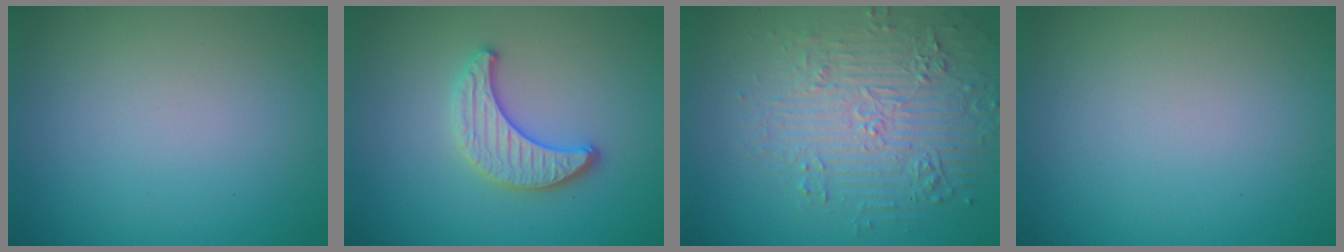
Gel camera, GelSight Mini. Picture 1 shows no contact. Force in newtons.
{"total": 3.3, "press": 3.1, "slide": 1.0}
{"total": 5.6, "press": 4.6, "slide": 3.1}
{"total": 0.0}